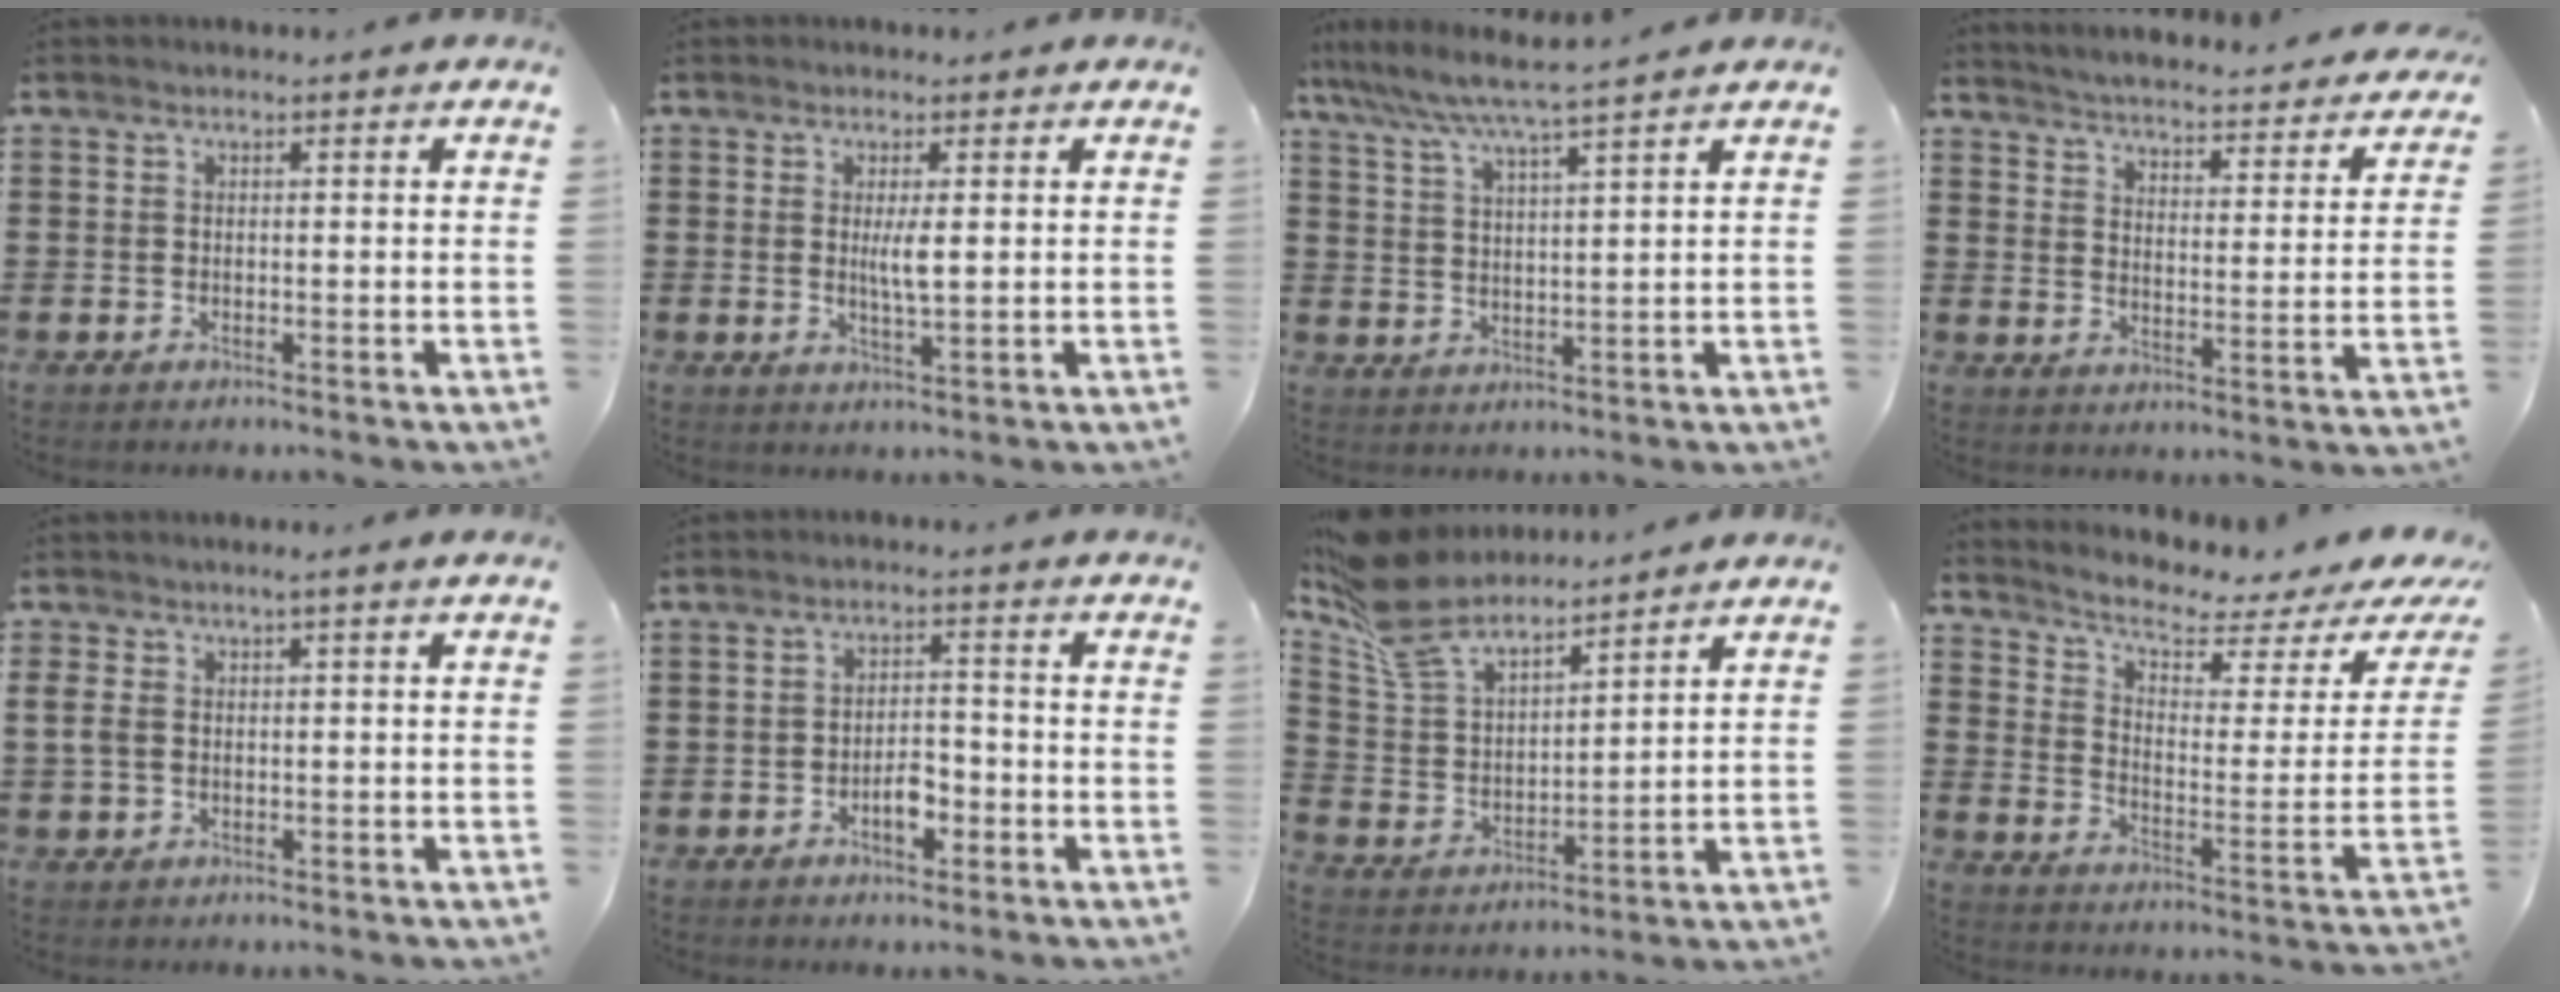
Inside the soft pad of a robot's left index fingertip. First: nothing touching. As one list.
[{"total": 3.3, "force": [0.5, 0.5, 3.3], "torque": [-0.065, 0.000, 0.007]}, {"total": 5.2, "force": [4.5, -0.6, 2.7], "torque": [-0.069, -0.027, 0.073]}, {"total": 3.5, "force": [3.4, -0.5, 0.4], "torque": [-0.029, -0.038, 0.050]}, {"total": 2.5, "force": [-0.4, 1.1, 2.2], "torque": [-0.063, -0.006, -0.016]}, {"total": 3.9, "force": [-1.9, 1.9, 2.9], "torque": [-0.052, 0.005, -0.035]}, {"total": 10.0, "force": [8.7, 2.7, 4.1], "torque": [-0.115, -0.036, 0.162]}, {"total": 4.9, "force": [3.7, 1.3, 3.0], "torque": [-0.071, -0.033, 0.055]}]